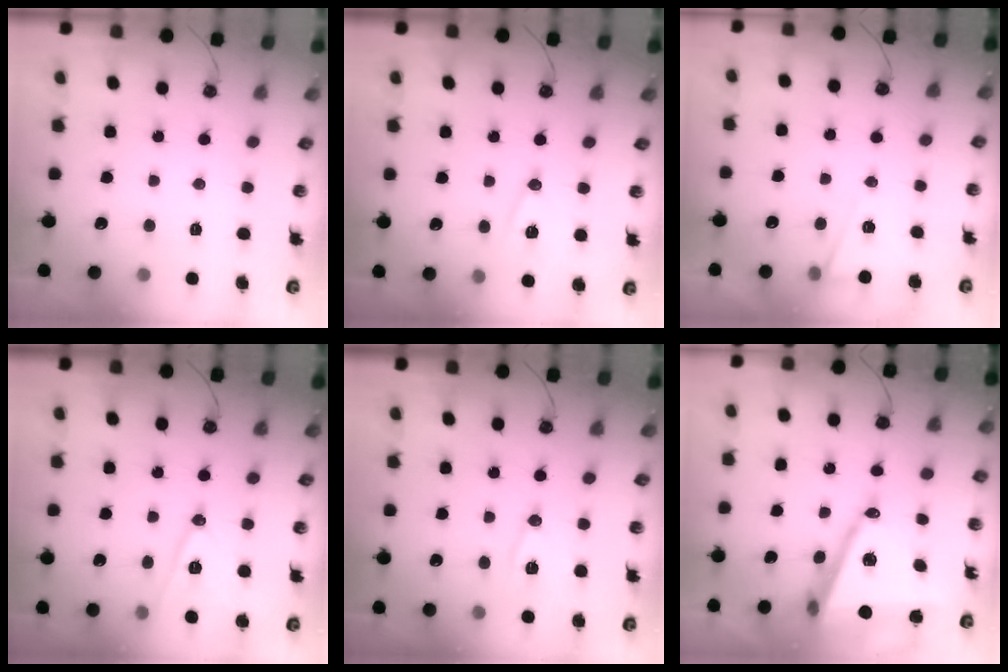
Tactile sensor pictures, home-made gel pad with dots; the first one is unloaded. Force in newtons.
{"total": 10.5, "press": 9.9, "slide": 3.6}
{"total": 6.0, "press": 3.7, "slide": 4.7}
{"total": 11.8, "press": 11.3, "slide": 3.4}
{"total": 9.9, "press": 9.8, "slide": 1.1}
{"total": 16.3, "press": 15.8, "slide": 4.0}